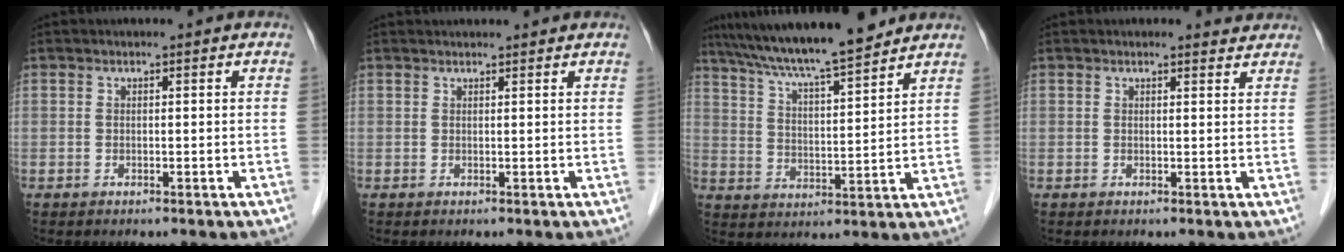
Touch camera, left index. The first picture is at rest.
{"total": 3.9, "force": [3.7, 0.5, 1.0], "torque": [-0.013, 0.029, 0.045]}
{"total": 15.1, "force": [13.1, 0.7, 7.4], "torque": [-0.128, 0.018, 0.214]}
{"total": 1.7, "force": [1.7, 0.4, 0.0], "torque": [-0.008, -0.005, 0.014]}